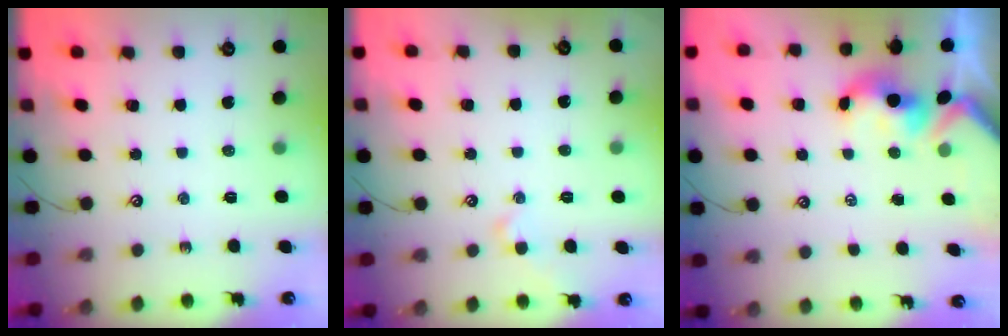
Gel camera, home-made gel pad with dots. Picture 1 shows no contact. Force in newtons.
{"total": 1.4, "press": 1.4, "slide": 0.1}
{"total": 1.7, "press": 1.5, "slide": 0.7}